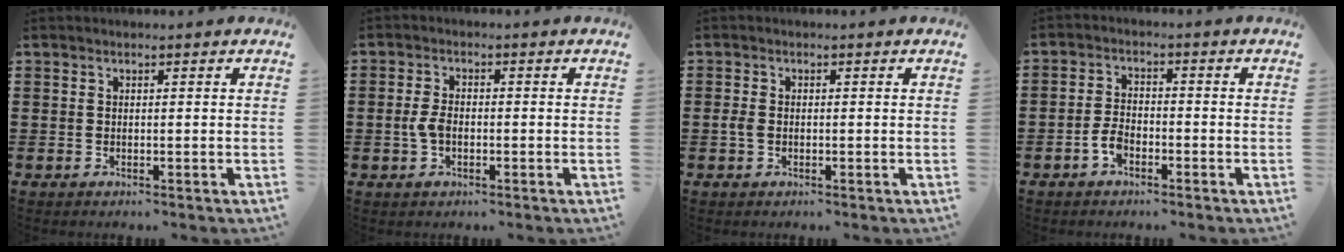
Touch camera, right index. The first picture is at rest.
{"total": 3.4, "force": [-0.8, 1.9, 2.7], "torque": [-0.067, -0.005, -0.017]}
{"total": 1.6, "force": [-0.4, 1.0, 1.2], "torque": [-0.041, -0.006, -0.011]}
{"total": 3.2, "force": [-1.7, 1.6, 2.3], "torque": [-0.058, -0.005, -0.034]}